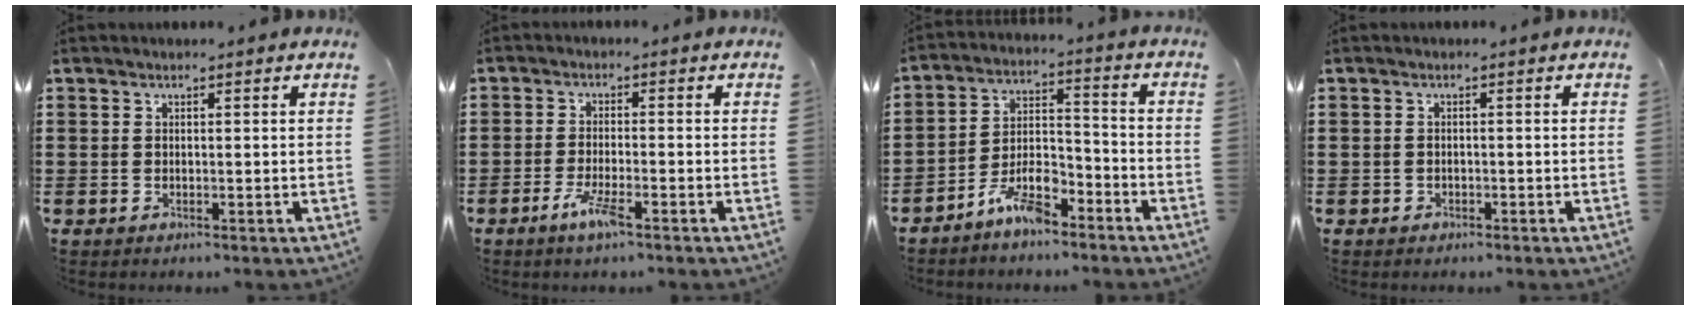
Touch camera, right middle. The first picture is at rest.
{"total": 4.2, "force": [-2.4, 0.7, 3.4], "torque": [-0.074, -0.005, -0.048]}
{"total": 7.5, "force": [-6.1, 2.2, 3.8], "torque": [-0.077, 0.010, -0.118]}
{"total": 0.9, "force": [-0.7, 0.6, 0.1], "torque": [-0.003, 0.002, -0.016]}